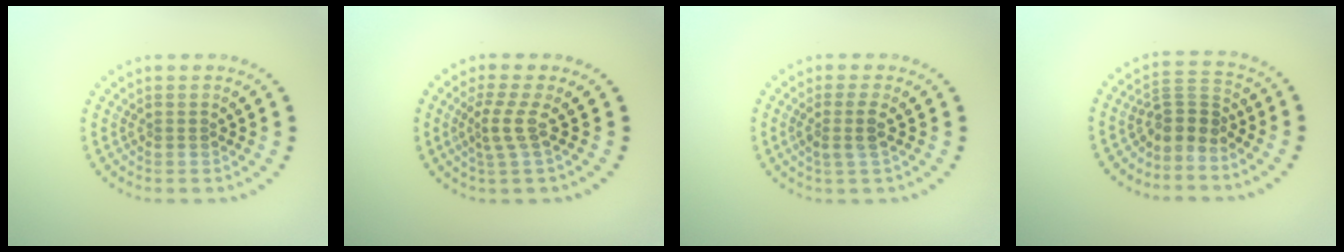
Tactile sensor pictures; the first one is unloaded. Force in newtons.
{"total": 2.3, "press": 1.5, "slide": 1.7}
{"total": 2.0, "press": 1.6, "slide": 1.2}
{"total": 2.9, "press": 2.1, "slide": 2.0}